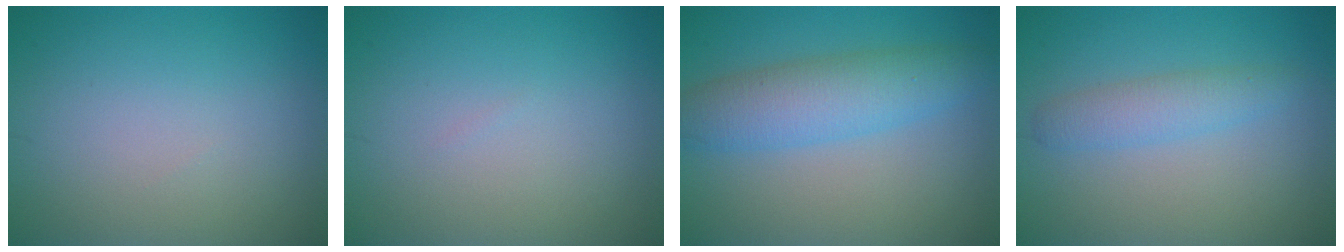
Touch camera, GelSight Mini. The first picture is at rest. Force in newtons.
{"total": 0.0}
{"total": 5.4, "press": 5.4, "slide": 0.1}
{"total": 2.4, "press": 2.4, "slide": 0.1}